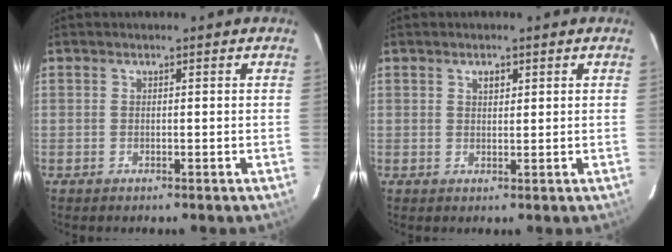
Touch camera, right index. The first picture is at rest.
{"total": 1.6, "force": [0.9, 1.0, 0.9], "torque": [-0.013, 0.006, 0.016]}